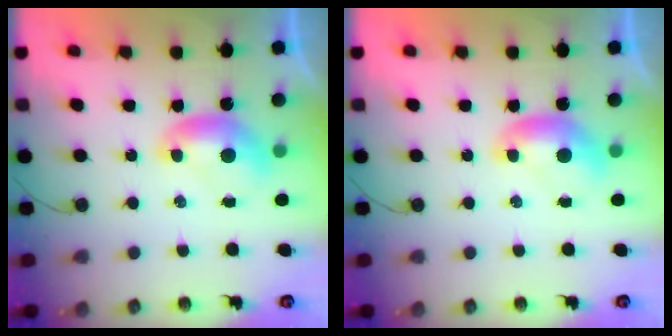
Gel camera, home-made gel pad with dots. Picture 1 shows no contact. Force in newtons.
{"total": 0.0}